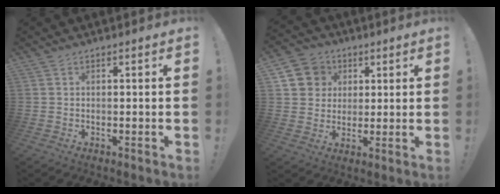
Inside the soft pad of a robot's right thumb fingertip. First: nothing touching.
{"total": 9.0, "force": [2.6, 8.3, 2.0], "torque": [-0.023, -0.012, 0.056]}